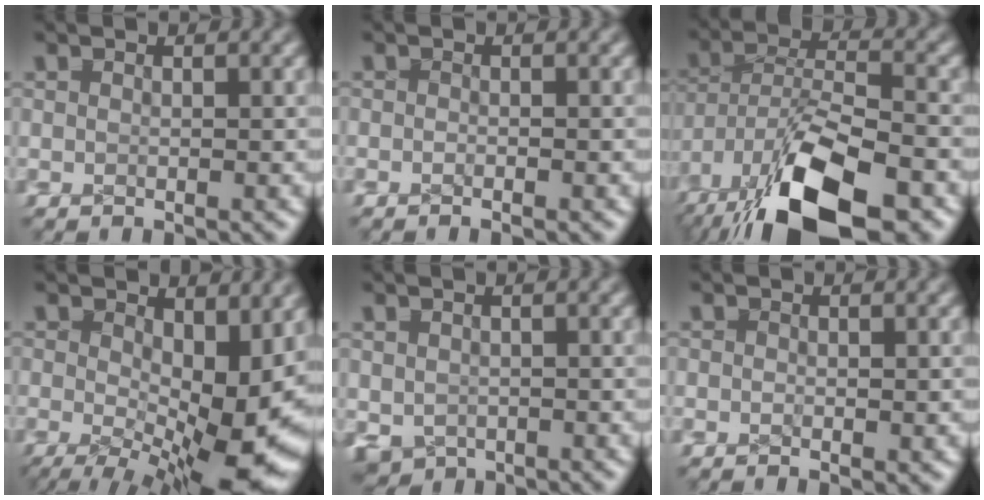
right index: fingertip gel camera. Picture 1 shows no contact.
{"total": 0.8, "force": [-0.7, 0.3, 0.3], "torque": [0.000, -0.001, -0.016]}
{"total": 7.0, "force": [-3.5, 2.9, 5.4], "torque": [-0.084, -0.014, -0.049]}
{"total": 9.7, "force": [-1.6, 4.2, 8.6], "torque": [-0.111, -0.046, 0.000]}
{"total": 3.8, "force": [-1.2, 3.4, 1.2], "torque": [-0.042, -0.030, -0.010]}
{"total": 0.6, "force": [-0.4, 0.2, 0.3], "torque": [-0.005, -0.004, -0.006]}